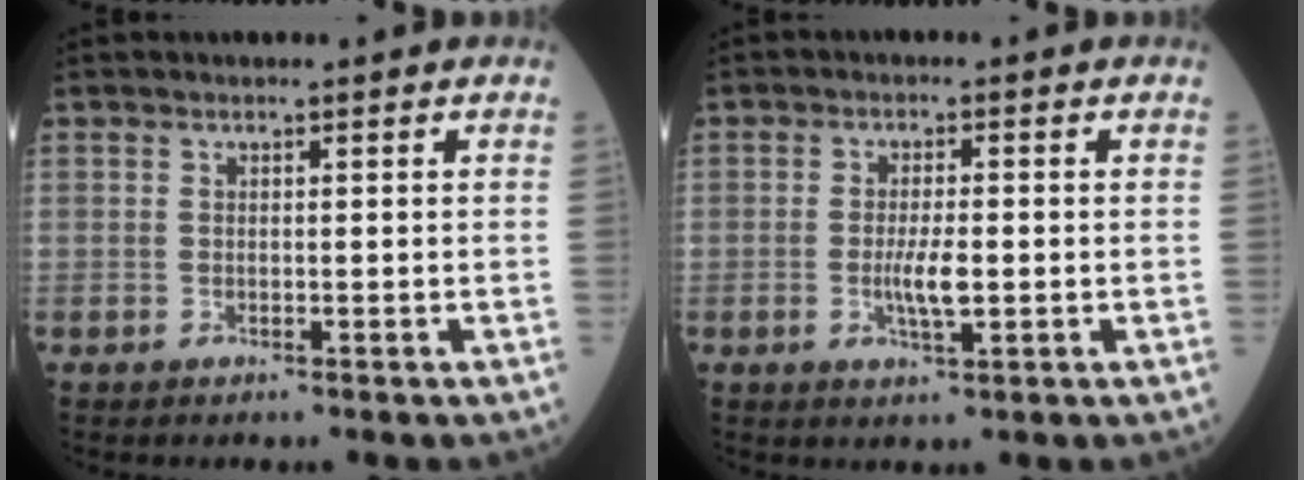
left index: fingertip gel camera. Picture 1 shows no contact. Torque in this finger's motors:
{"motor_torque": [0.97, 0.12, 0.14, 0.05]}